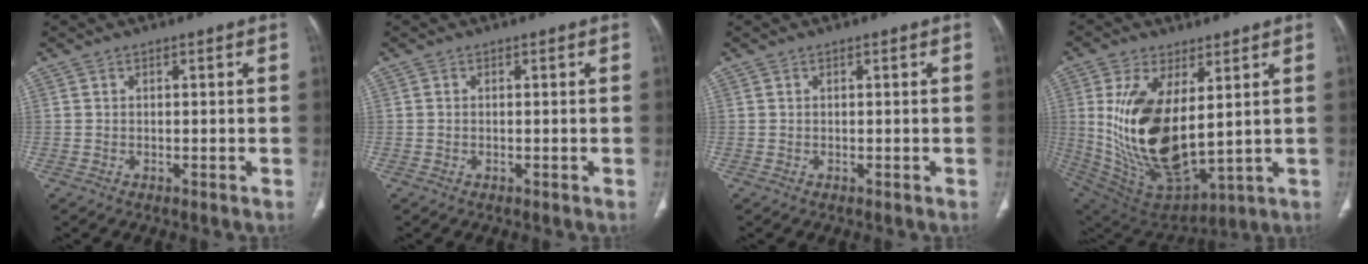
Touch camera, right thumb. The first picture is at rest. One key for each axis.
{"total": 0.0}
{"total": 0.0}
{"total": 20.6, "fx": 3.4, "fy": 10.1, "fz": 17.6, "tx": -0.336, "ty": -0.034, "tz": 0.090}